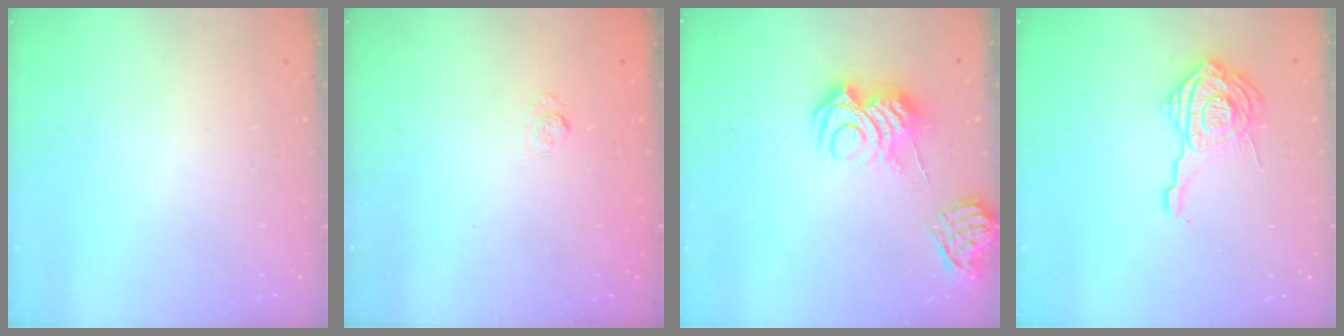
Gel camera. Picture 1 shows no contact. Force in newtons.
{"total": 2.6, "press": 2.2, "slide": 1.4}
{"total": 10.6, "press": 10.5, "slide": 1.0}
{"total": 15.3, "press": 15.2, "slide": 1.5}